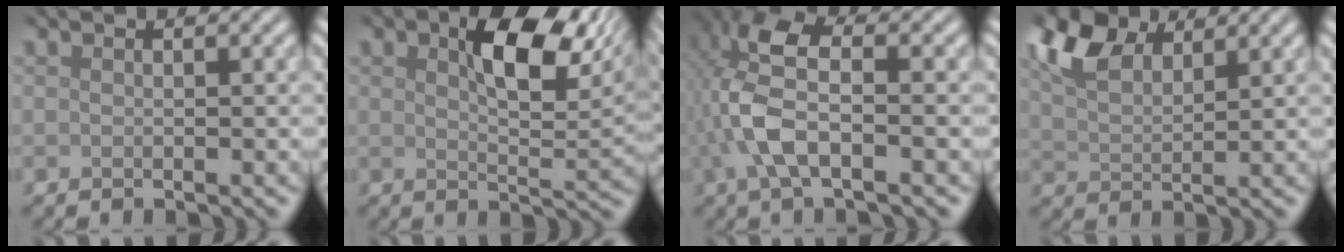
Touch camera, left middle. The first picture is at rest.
{"total": 8.3, "force": [3.3, 3.7, 6.7], "torque": [-0.100, 0.000, 0.052]}
{"total": 6.3, "force": [-0.9, 2.6, 5.7], "torque": [-0.133, 0.016, -0.025]}
{"total": 6.7, "force": [4.5, 3.0, 3.9], "torque": [-0.095, 0.018, 0.086]}